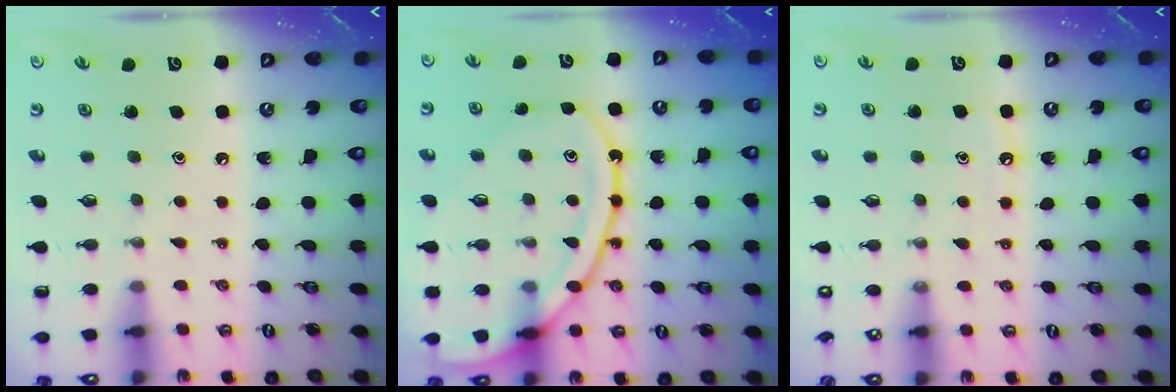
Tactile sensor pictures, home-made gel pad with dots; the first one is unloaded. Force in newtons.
{"total": 18.3, "press": 18.2, "slide": 1.8}
{"total": 5.6, "press": 5.6, "slide": 0.7}